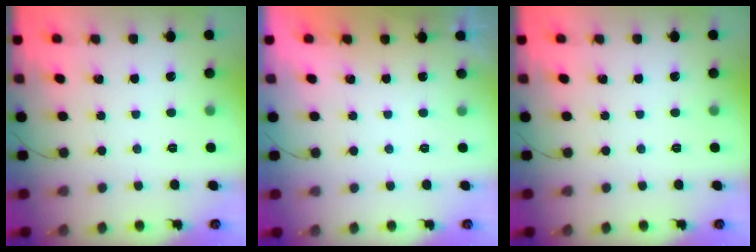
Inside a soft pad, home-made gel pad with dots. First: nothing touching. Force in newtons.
{"total": 1.8, "press": 0.1, "slide": 1.8}
{"total": 0.0}